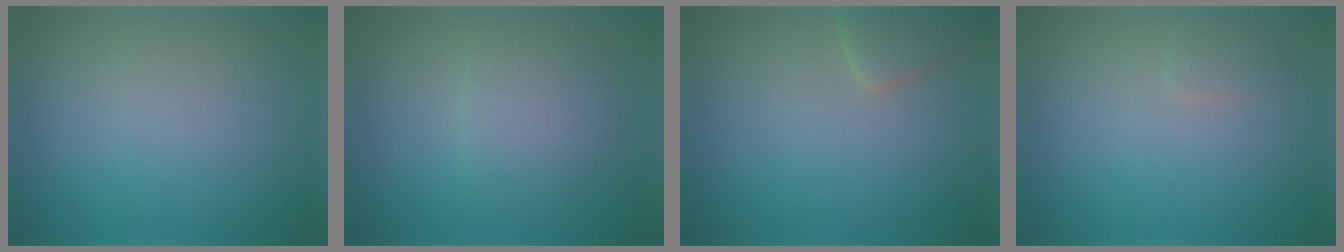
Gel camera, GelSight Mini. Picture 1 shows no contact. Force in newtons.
{"total": 2.3, "press": 2.3, "slide": 0.0}
{"total": 1.8, "press": 1.8, "slide": 0.1}
{"total": 0.9, "press": 0.9, "slide": 0.1}